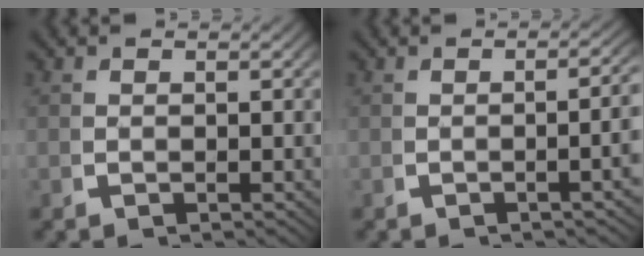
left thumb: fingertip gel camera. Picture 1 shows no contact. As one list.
[{"total": 3.7, "force": [-0.7, 0.9, 3.5], "torque": [-0.047, 0.008, -0.015]}]